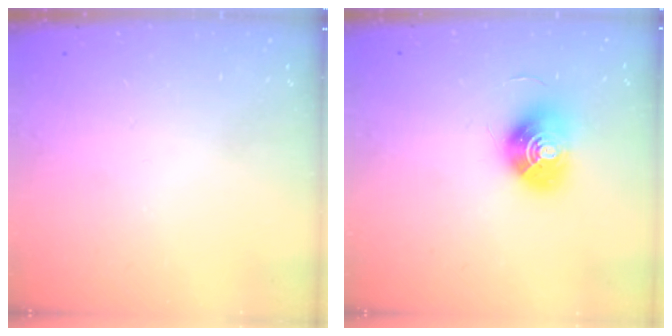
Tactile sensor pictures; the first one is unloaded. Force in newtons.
{"total": 11.2, "press": 11.2, "slide": 0.5}